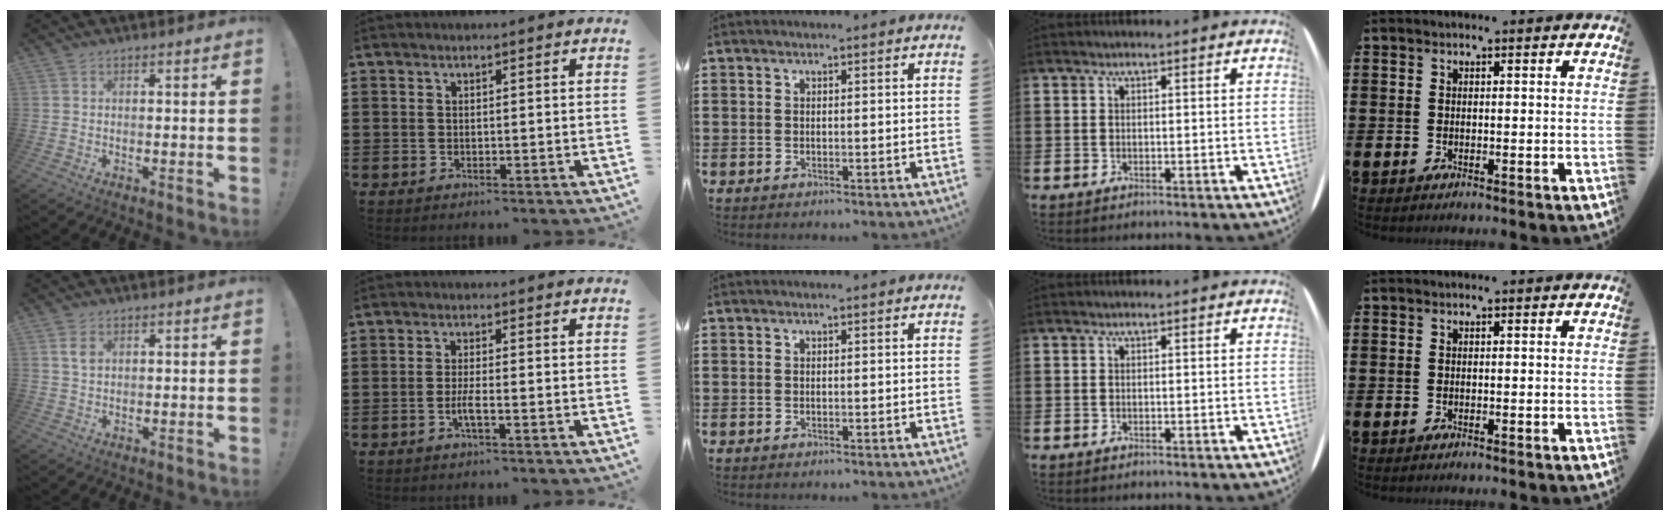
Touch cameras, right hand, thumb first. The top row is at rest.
{"thumb": {"total": 3.4, "force": [1.4, 1.9, 2.4], "torque": [-0.036, -0.002, 0.023]}, "index": {"total": 2.8, "force": [-1.2, 0.2, 2.5], "torque": [-0.050, -0.003, -0.023]}}